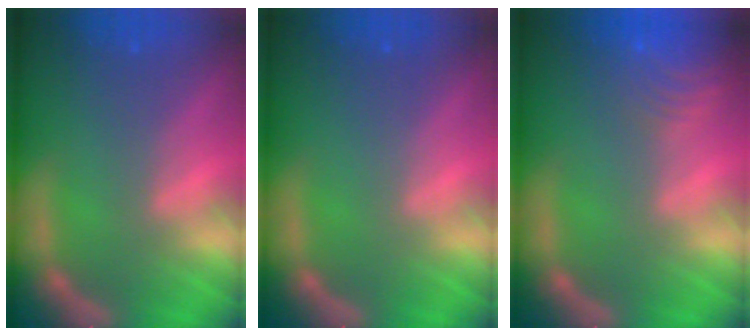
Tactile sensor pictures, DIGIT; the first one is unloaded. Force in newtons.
{"total": 0.0}
{"total": 9.0}